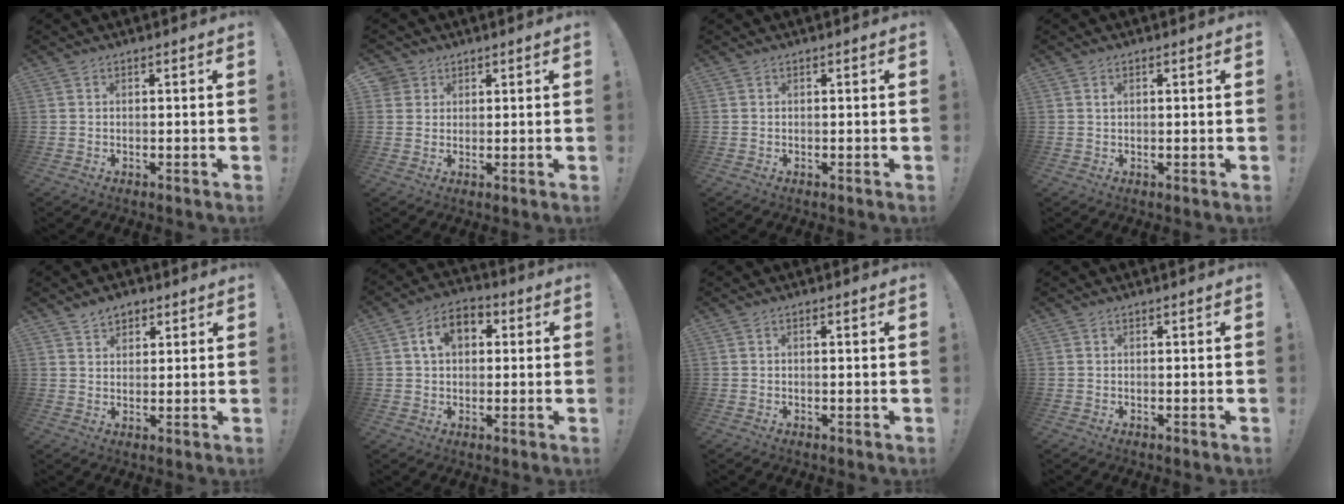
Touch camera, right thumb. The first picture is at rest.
{"total": 3.2, "force": [1.9, 2.6, 0.4], "torque": [-0.012, -0.006, 0.034]}
{"total": 0.0}
{"total": 0.7, "force": [0.2, 0.3, 0.5], "torque": [-0.010, 0.002, 0.004]}
{"total": 4.2, "force": [3.0, 2.8, 1.0], "torque": [-0.015, -0.013, 0.055]}
{"total": 9.5, "force": [2.4, 6.8, 6.2], "torque": [-0.101, 0.017, 0.045]}
{"total": 0.9, "force": [-0.1, -0.2, 0.9], "torque": [-0.017, 0.000, -0.004]}
{"total": 0.0}